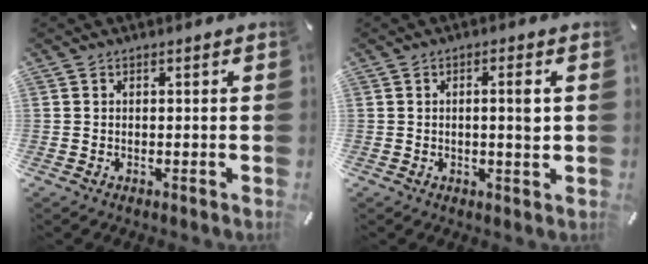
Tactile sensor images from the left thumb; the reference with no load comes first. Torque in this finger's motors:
{"motor_torque": [0.08, -0.25, 0.01, -0.07, 0.03]}